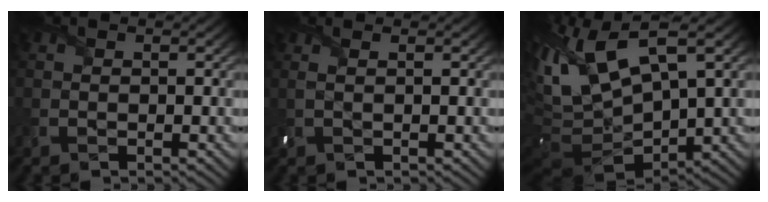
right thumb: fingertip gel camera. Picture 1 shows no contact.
{"total": 1.1, "force": [0.5, 0.2, 1.0], "torque": [-0.027, 0.004, 0.004]}
{"total": 15.2, "force": [3.8, 6.8, 13.1], "torque": [-0.292, -0.014, 0.092]}